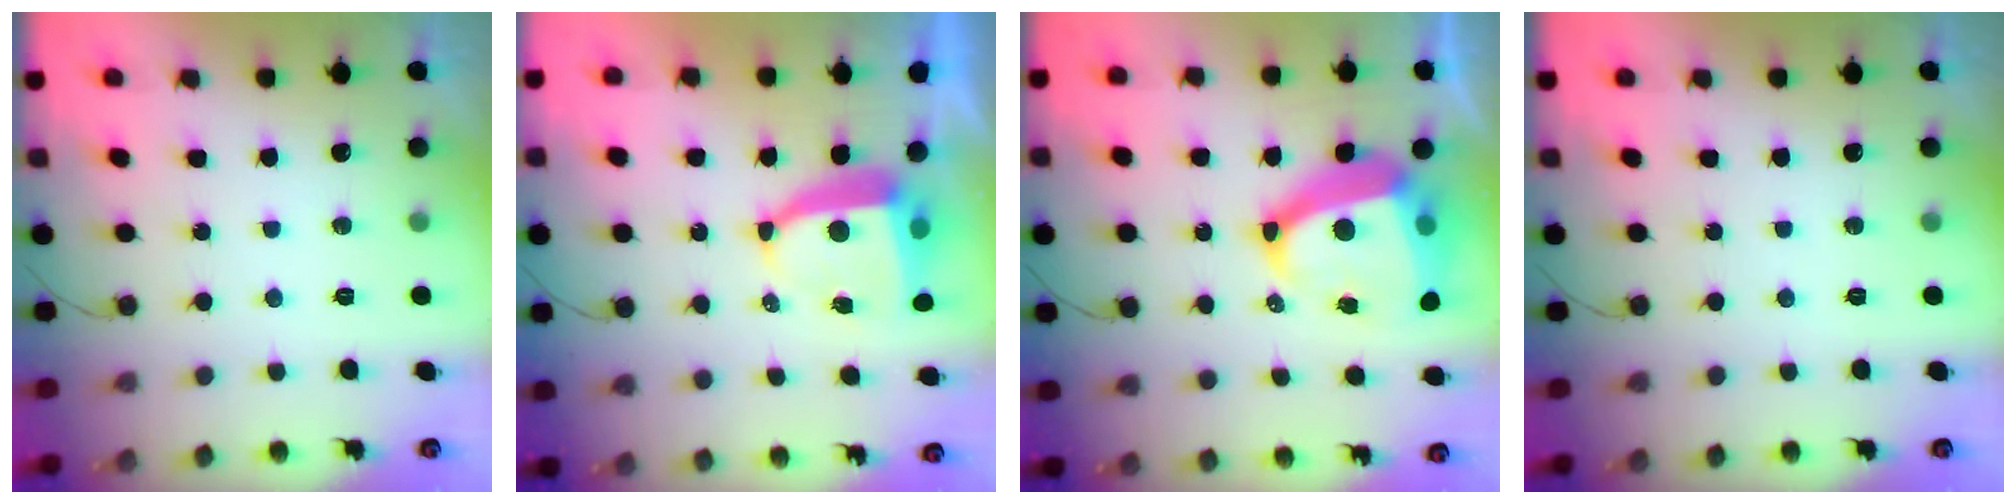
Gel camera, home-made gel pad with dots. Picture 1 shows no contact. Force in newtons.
{"total": 8.0, "press": 8.0, "slide": 1.0}
{"total": 18.7, "press": 18.5, "slide": 2.3}
{"total": 0.0}